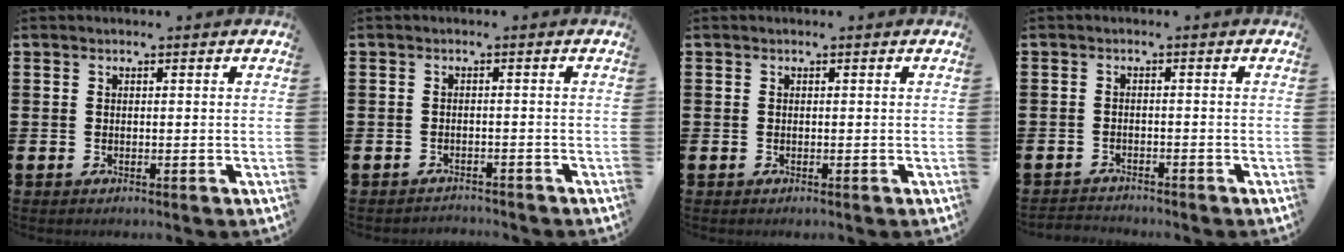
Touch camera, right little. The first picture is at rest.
{"total": 1.2, "force": [-1.2, 0.0, -0.1], "torque": [-0.001, 0.004, -0.027]}
{"total": 0.0}
{"total": 1.4, "force": [-1.4, 0.1, -0.2], "torque": [-0.001, 0.003, -0.032]}